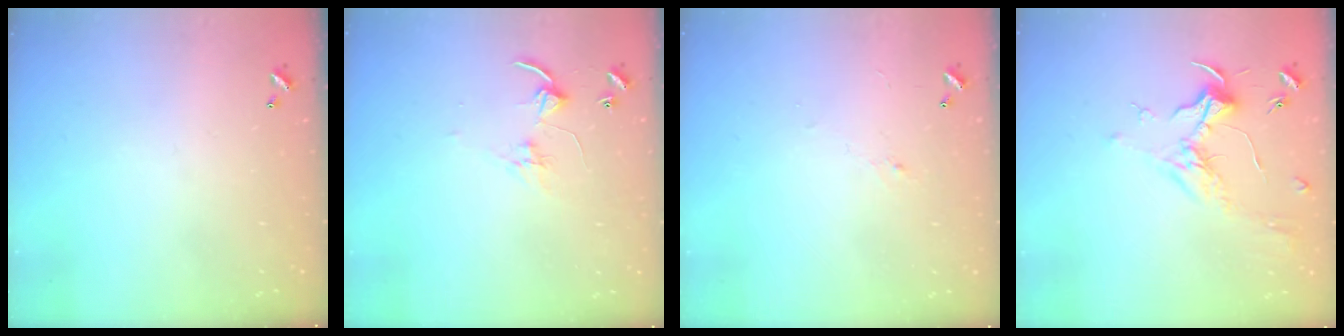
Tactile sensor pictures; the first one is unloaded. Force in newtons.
{"total": 2.7, "press": 2.7, "slide": 0.2}
{"total": 1.0, "press": 0.8, "slide": 0.6}
{"total": 1.7, "press": 1.5, "slide": 0.7}